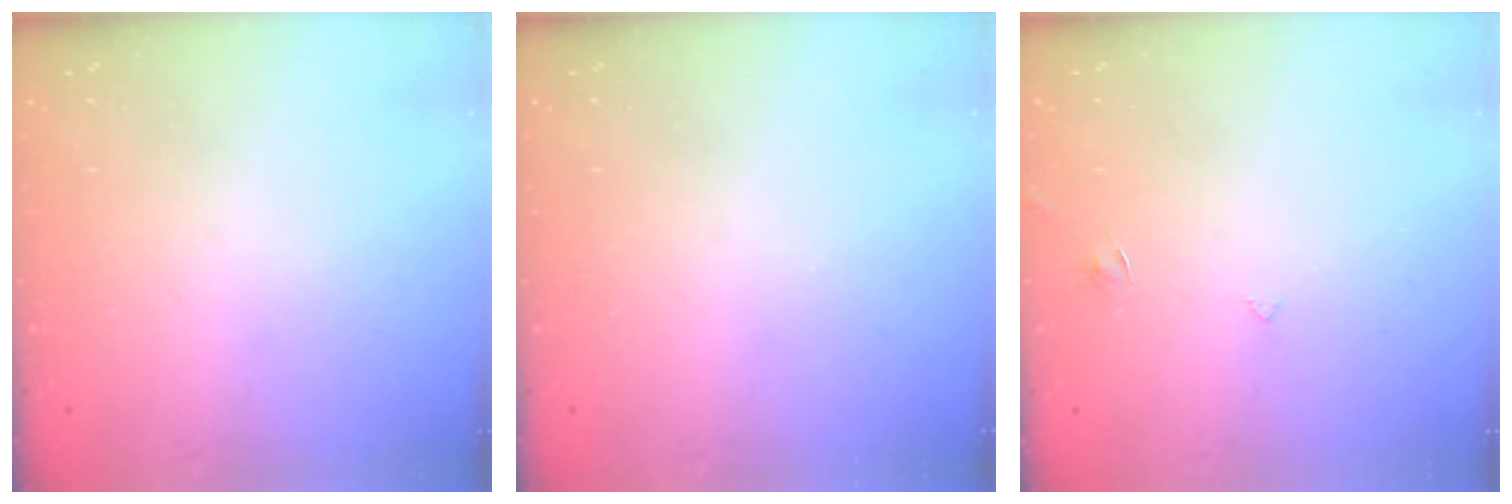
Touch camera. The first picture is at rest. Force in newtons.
{"total": 0.0}
{"total": 2.5, "press": 2.5, "slide": 0.3}